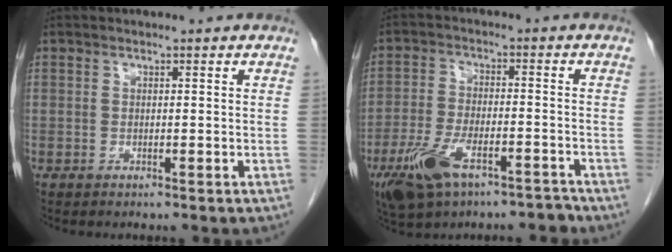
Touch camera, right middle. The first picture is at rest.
{"total": 10.7, "force": [-7.3, 4.0, 6.8], "torque": [-0.135, 0.004, -0.127]}